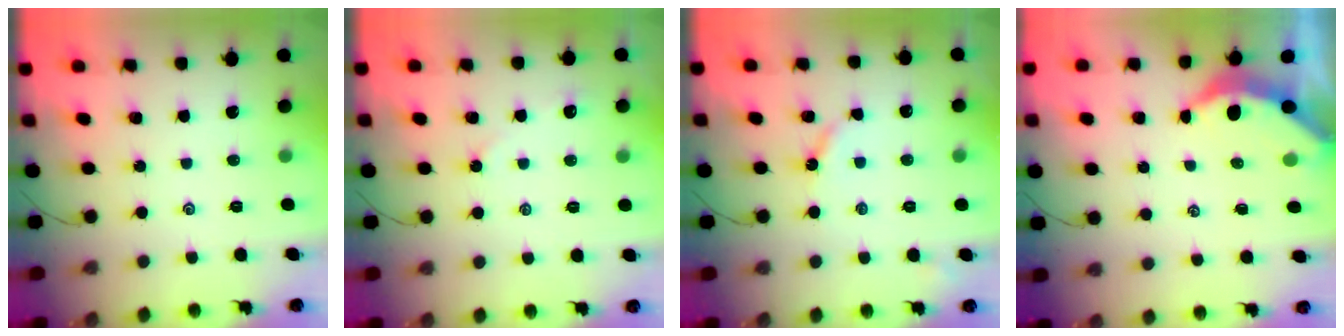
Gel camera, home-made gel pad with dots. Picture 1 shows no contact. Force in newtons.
{"total": 2.9, "press": 2.8, "slide": 0.6}
{"total": 4.3, "press": 4.3, "slide": 0.4}
{"total": 3.8, "press": 3.7, "slide": 0.4}